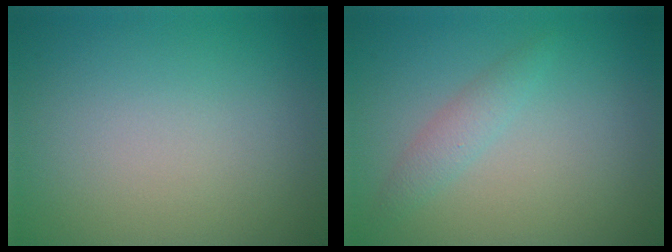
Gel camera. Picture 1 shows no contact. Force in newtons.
{"total": 1.5, "press": 1.5, "slide": 0.0}